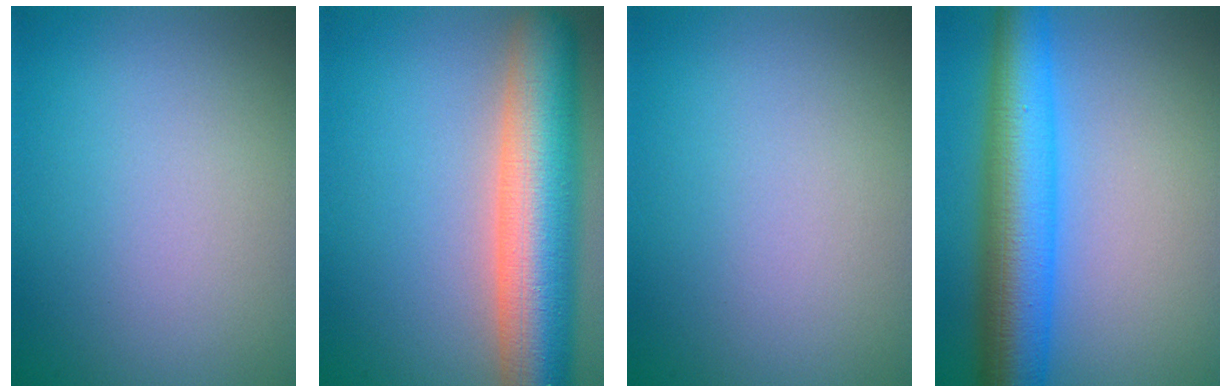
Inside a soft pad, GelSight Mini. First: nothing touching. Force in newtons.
{"total": 10.8, "press": 10.8, "slide": 0.6}
{"total": 0.0}
{"total": 9.2, "press": 9.2, "slide": 0.1}